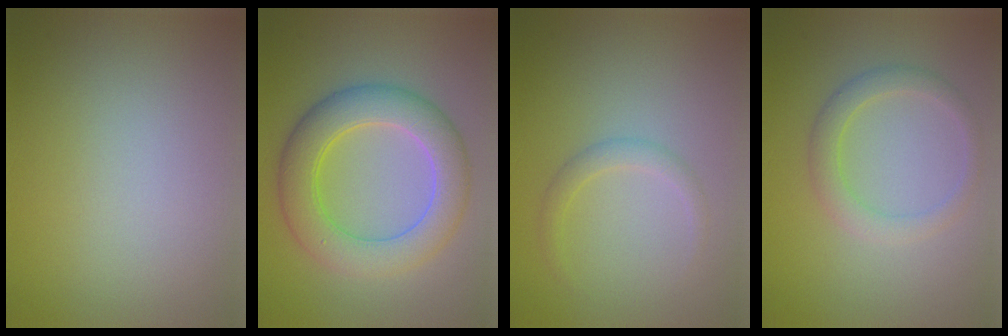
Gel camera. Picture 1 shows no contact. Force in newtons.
{"total": 6.5, "press": 6.5, "slide": 0.3}
{"total": 1.4, "press": 1.4, "slide": 0.1}
{"total": 2.4, "press": 2.4, "slide": 0.2}